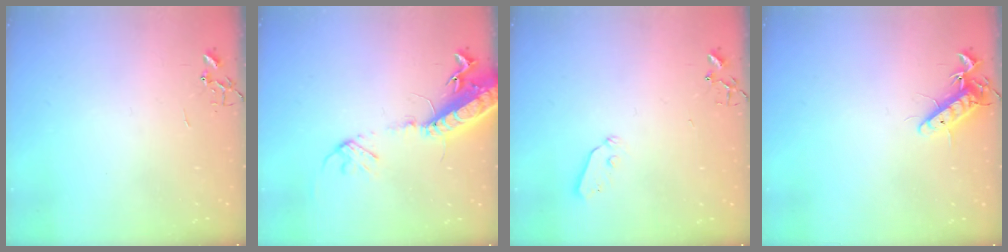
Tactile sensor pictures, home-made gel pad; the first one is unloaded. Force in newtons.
{"total": 17.4, "press": 16.9, "slide": 4.1}
{"total": 3.8, "press": 3.7, "slide": 0.7}
{"total": 11.3, "press": 11.2, "slide": 1.5}